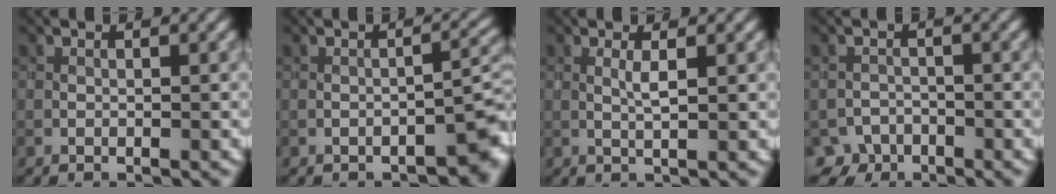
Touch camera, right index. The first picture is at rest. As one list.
[{"total": 2.8, "force": [-2.0, 0.8, 1.7], "torque": [-0.017, 0.011, -0.027]}, {"total": 1.1, "force": [0.5, -0.1, 1.0], "torque": [-0.026, 0.001, 0.008]}, {"total": 4.0, "force": [-3.1, 2.5, 0.2], "torque": [0.013, 0.000, -0.046]}]